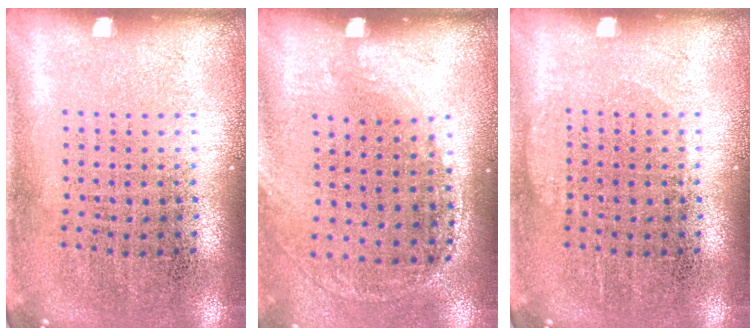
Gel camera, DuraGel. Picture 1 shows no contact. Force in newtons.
{"total": 1.3, "press": 0.9, "slide": 0.9}
{"total": 0.7, "press": 0.7, "slide": 0.2}